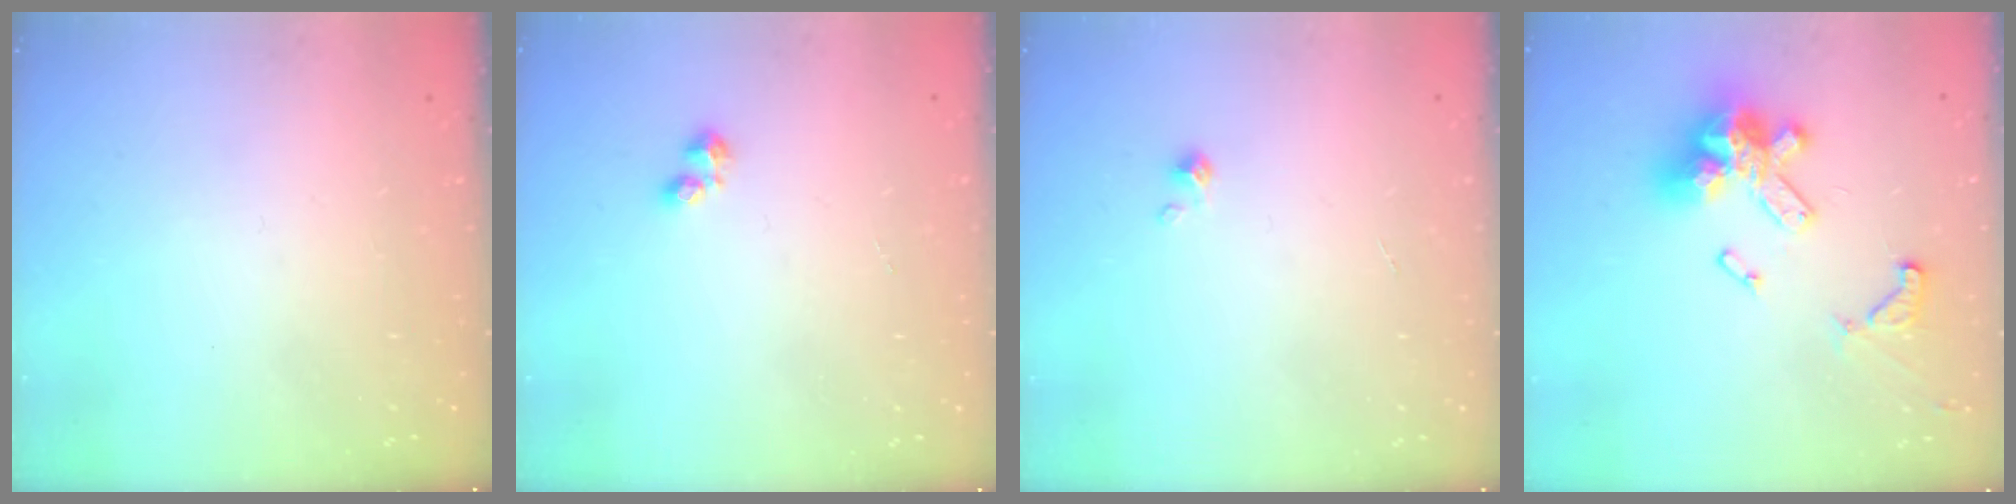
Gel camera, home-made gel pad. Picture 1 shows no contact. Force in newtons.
{"total": 1.9, "press": 1.9, "slide": 0.2}
{"total": 0.0}
{"total": 15.9, "press": 15.7, "slide": 1.9}